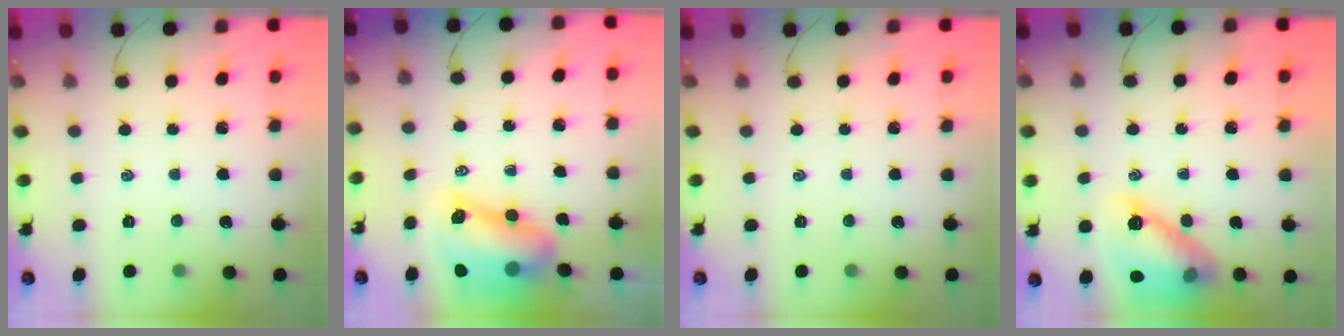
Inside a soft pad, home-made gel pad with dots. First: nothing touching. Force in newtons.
{"total": 11.4, "press": 11.0, "slide": 3.1}
{"total": 0.0}
{"total": 14.2, "press": 14.2, "slide": 0.7}